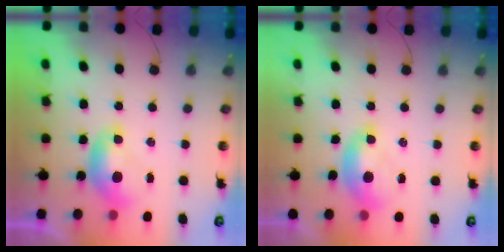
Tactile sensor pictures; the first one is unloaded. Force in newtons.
{"total": 1.8, "press": 1.7, "slide": 0.7}